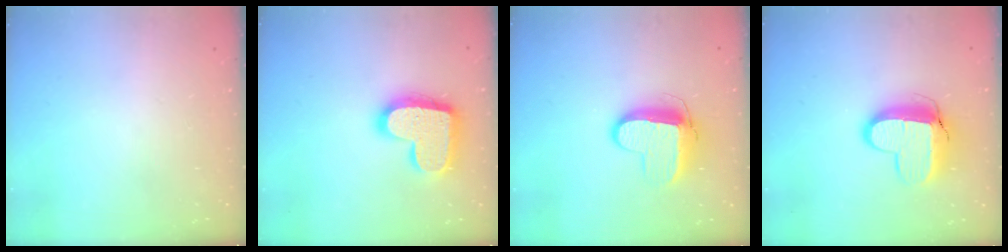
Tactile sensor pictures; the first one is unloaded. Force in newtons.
{"total": 18.3, "press": 18.2, "slide": 1.1}
{"total": 10.4, "press": 10.3, "slide": 0.9}
{"total": 12.6, "press": 12.6, "slide": 1.0}